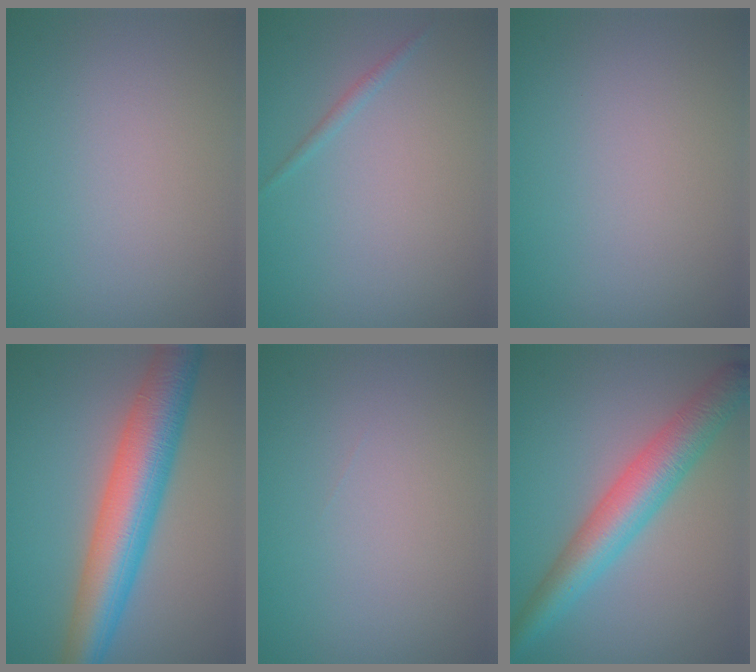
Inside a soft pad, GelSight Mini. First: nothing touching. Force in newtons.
{"total": 0.7, "press": 0.7, "slide": 0.1}
{"total": 0.0}
{"total": 8.6, "press": 8.6, "slide": 0.0}
{"total": 0.0}
{"total": 6.1, "press": 6.1, "slide": 0.1}